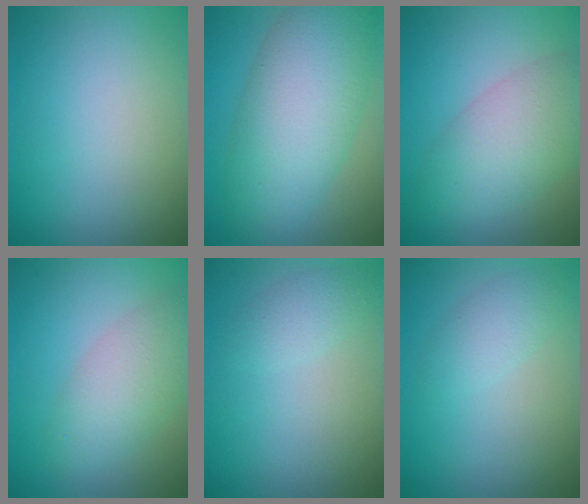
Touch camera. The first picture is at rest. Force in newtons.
{"total": 9.2, "press": 9.2, "slide": 0.4}
{"total": 6.1, "press": 6.0, "slide": 0.3}
{"total": 4.4, "press": 4.4, "slide": 0.2}
{"total": 1.6, "press": 1.6, "slide": 0.1}
{"total": 2.0, "press": 2.0, "slide": 0.1}